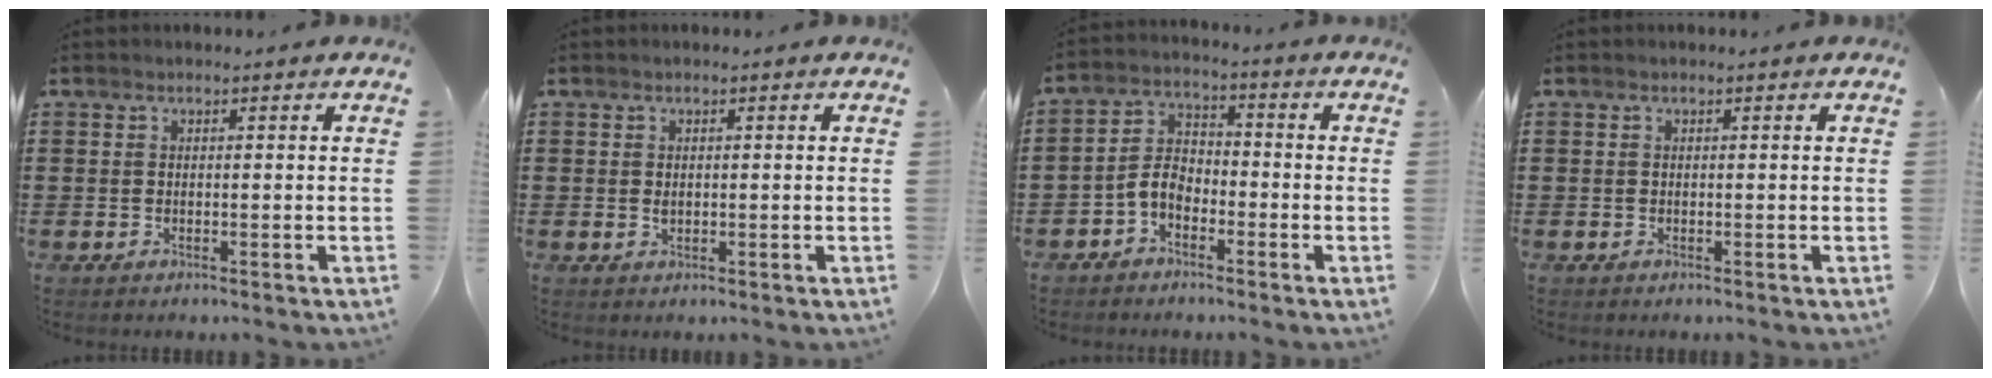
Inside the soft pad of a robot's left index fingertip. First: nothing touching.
{"total": 0.7, "force": [0.2, 0.5, 0.5], "torque": [-0.012, 0.004, 0.004]}
{"total": 4.6, "force": [-2.9, 2.6, 2.5], "torque": [-0.069, 0.004, -0.064]}
{"total": 0.0}